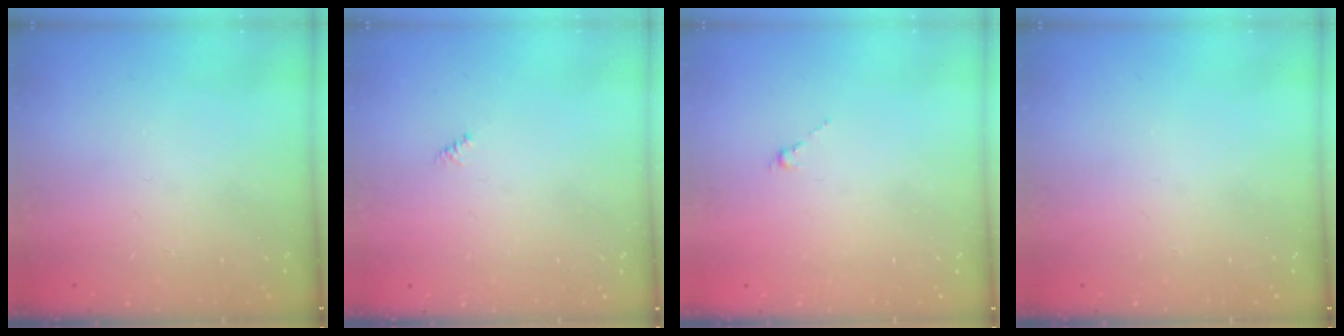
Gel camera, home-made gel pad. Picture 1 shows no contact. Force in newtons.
{"total": 0.0}
{"total": 0.0}
{"total": 0.0}